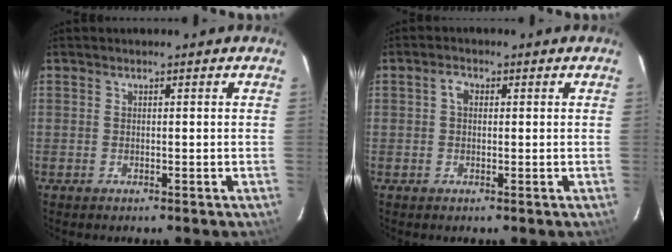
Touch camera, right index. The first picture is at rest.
{"total": 2.0, "force": [0.3, 1.7, 1.1], "torque": [-0.018, 0.009, 0.003]}